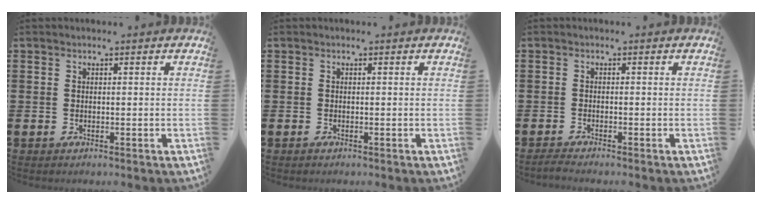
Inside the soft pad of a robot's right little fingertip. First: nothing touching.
{"total": 0.0}
{"total": 0.9, "force": [-0.7, 0.0, 0.5], "torque": [-0.009, -0.003, -0.014]}